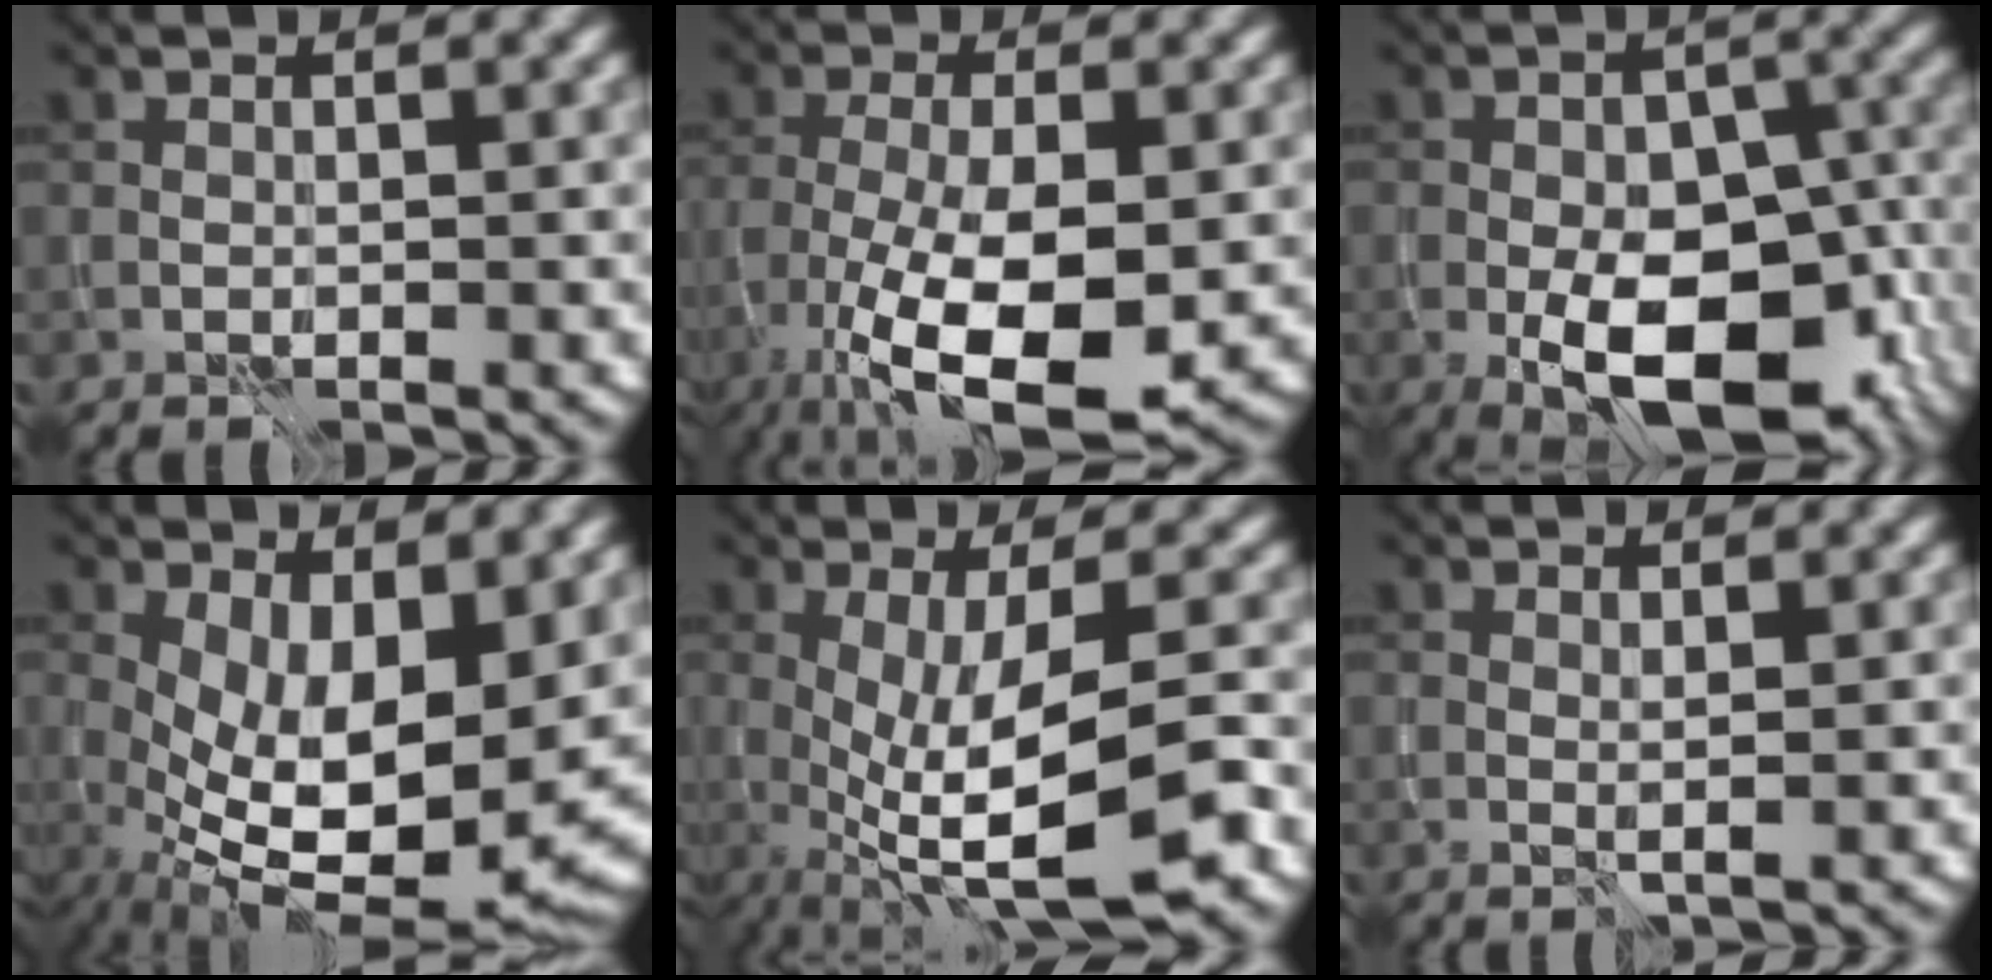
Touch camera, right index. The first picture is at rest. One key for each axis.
{"total": 10.4, "fx": -3.8, "fy": 3.6, "fz": 9.0, "tx": -0.175, "ty": -0.017, "tz": -0.062}
{"total": 13.0, "fx": -4.7, "fy": 7.2, "fz": 9.8, "tx": -0.136, "ty": -0.028, "tz": -0.065}
{"total": 10.9, "fx": -0.9, "fy": 4.8, "fz": 9.8, "tx": -0.166, "ty": -0.025, "tz": -0.006}
{"total": 10.2, "fx": -3.4, "fy": 3.0, "fz": 9.2, "tx": -0.166, "ty": -0.022, "tz": -0.052}
{"total": 0.6, "fx": 0.4, "fy": -0.3, "fz": 0.4, "tx": -0.008, "ty": -0.001, "tz": 0.006}